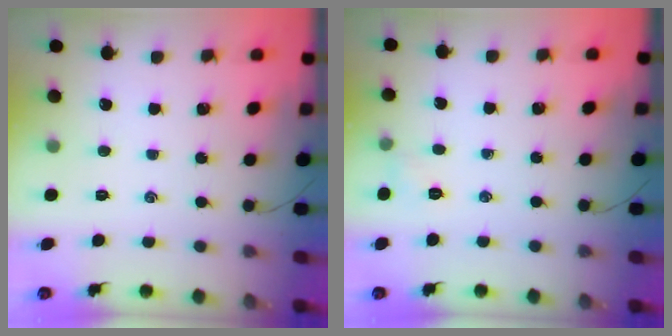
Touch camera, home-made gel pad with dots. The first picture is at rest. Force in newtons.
{"total": 4.0, "press": 3.8, "slide": 1.3}